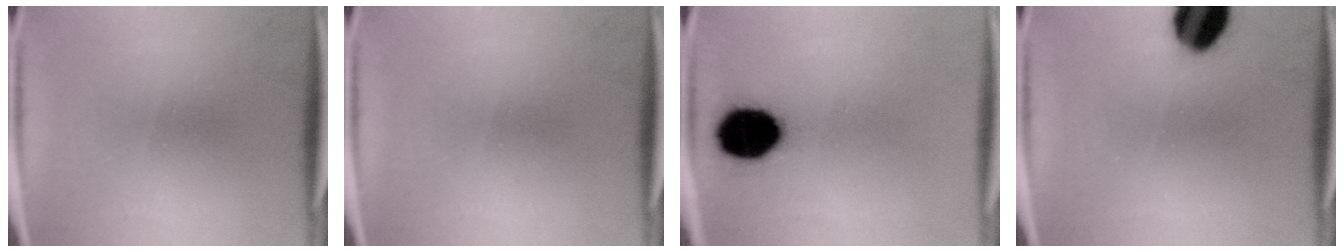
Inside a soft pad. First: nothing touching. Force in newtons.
{"total": 0.0}
{"total": 13.9}
{"total": 12.7}